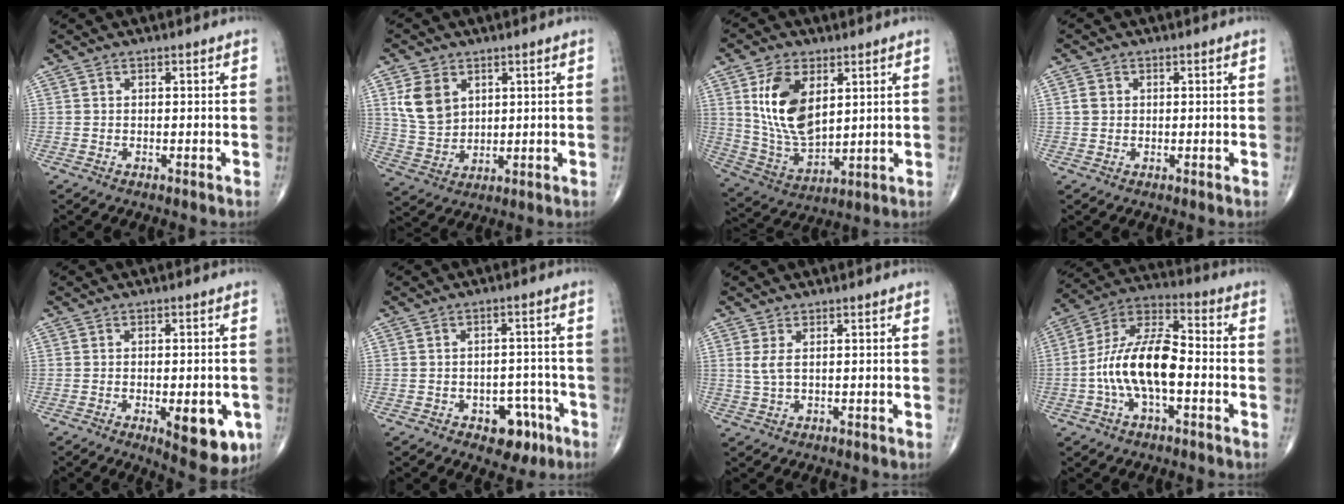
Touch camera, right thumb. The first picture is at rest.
{"total": 8.2, "force": [3.1, 5.9, 4.7], "torque": [-0.075, -0.012, 0.073]}
{"total": 14.3, "force": [4.5, 7.9, 11.1], "torque": [-0.201, -0.024, 0.097]}
{"total": 1.9, "force": [0.3, 1.7, 0.9], "torque": [-0.013, 0.003, 0.007]}
{"total": 10.3, "force": [-3.6, 3.9, 8.8], "torque": [-0.089, -0.004, -0.038]}
{"total": 7.0, "force": [-3.7, 4.4, 3.9], "torque": [-0.017, 0.028, -0.046]}
{"total": 2.2, "force": [0.6, 0.7, 2.0], "torque": [-0.055, 0.003, 0.020]}
{"total": 14.8, "force": [-2.9, 6.6, 13.0], "torque": [-0.251, 0.044, -0.061]}